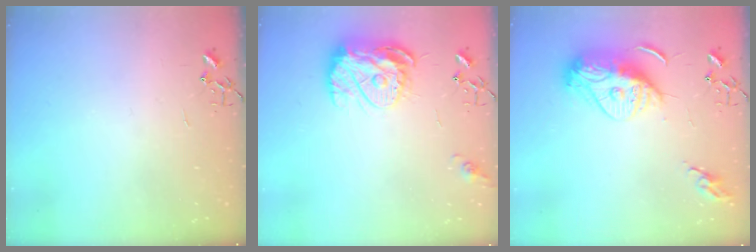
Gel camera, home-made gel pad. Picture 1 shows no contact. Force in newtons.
{"total": 13.9, "press": 13.8, "slide": 1.4}
{"total": 13.3, "press": 13.2, "slide": 1.2}